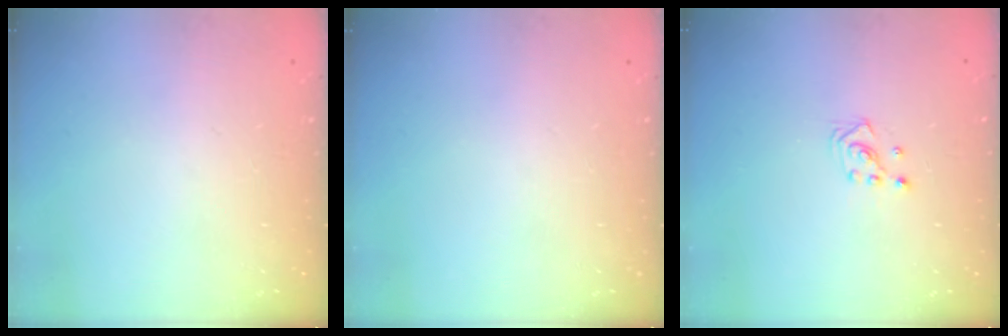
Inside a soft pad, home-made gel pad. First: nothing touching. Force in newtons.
{"total": 0.0}
{"total": 2.8, "press": 2.8, "slide": 0.3}